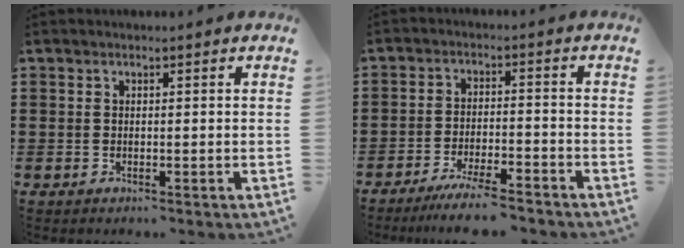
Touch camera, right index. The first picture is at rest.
{"total": 6.6, "force": [-6.0, 0.2, 2.7], "torque": [-0.055, -0.003, -0.116]}